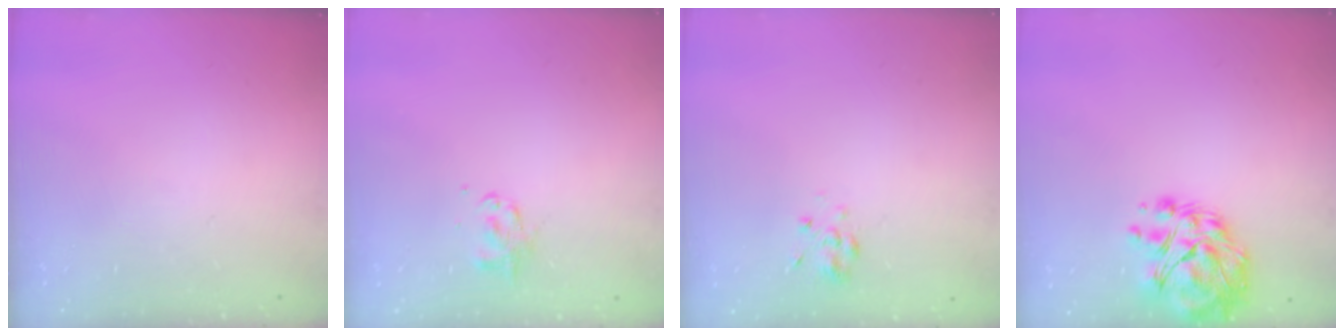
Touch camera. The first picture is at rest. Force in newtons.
{"total": 2.8, "press": 2.7, "slide": 0.4}
{"total": 4.1, "press": 3.9, "slide": 1.2}
{"total": 10.4, "press": 9.8, "slide": 3.6}